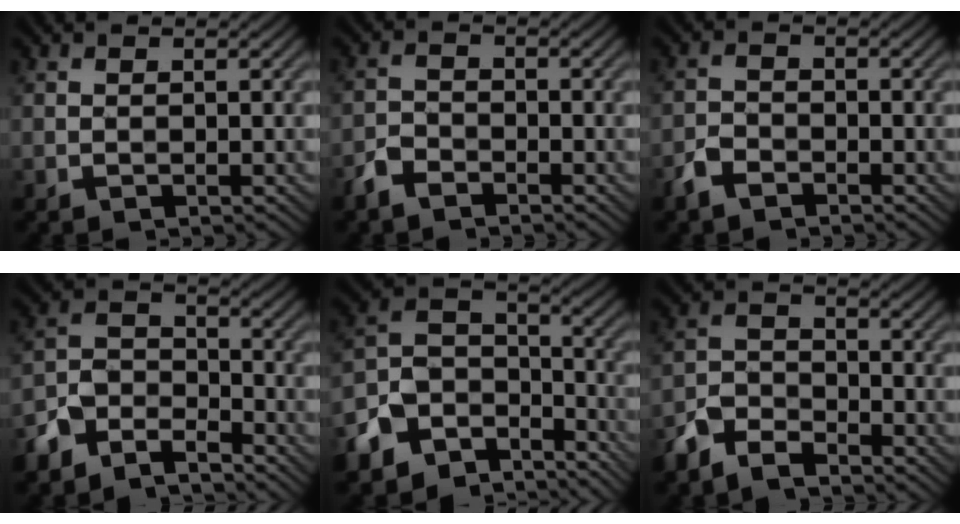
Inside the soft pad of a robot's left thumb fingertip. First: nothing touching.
{"total": 3.2, "force": [-2.6, 1.5, 1.2], "torque": [-0.027, -0.003, -0.063]}
{"total": 2.9, "force": [-2.2, 1.5, 1.2], "torque": [-0.026, -0.002, -0.055]}
{"total": 7.0, "force": [-5.6, 3.4, 2.6], "torque": [-0.054, -0.001, -0.125]}
{"total": 11.4, "force": [-8.0, 6.8, 4.6], "torque": [-0.102, -0.014, -0.147]}
{"total": 6.0, "force": [-4.7, 2.7, 2.5], "torque": [-0.053, -0.004, -0.108]}